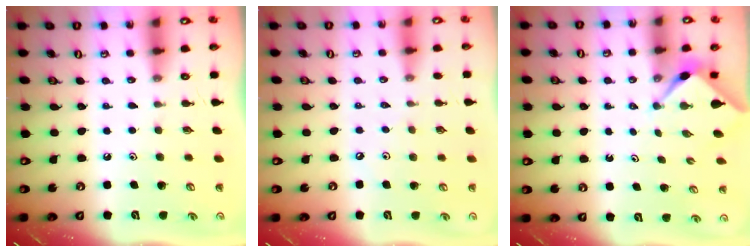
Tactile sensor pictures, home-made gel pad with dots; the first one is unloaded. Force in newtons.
{"total": 2.8, "press": 2.8, "slide": 0.5}
{"total": 2.4, "press": 2.4, "slide": 0.3}